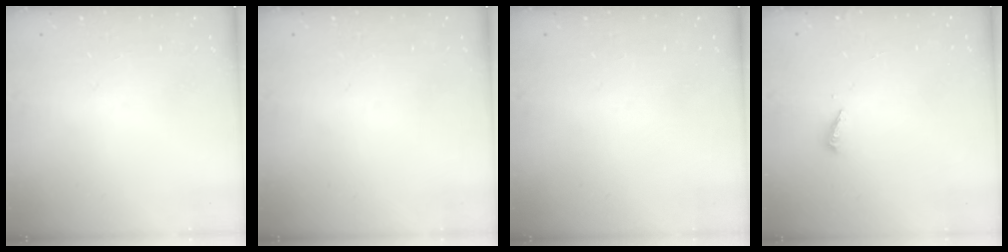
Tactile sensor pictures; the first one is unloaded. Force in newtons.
{"total": 0.0}
{"total": 0.0}
{"total": 2.0, "press": 2.0, "slide": 0.2}